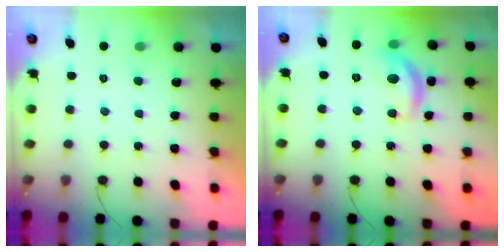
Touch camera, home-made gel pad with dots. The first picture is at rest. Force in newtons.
{"total": 11.0, "press": 11.0, "slide": 0.5}